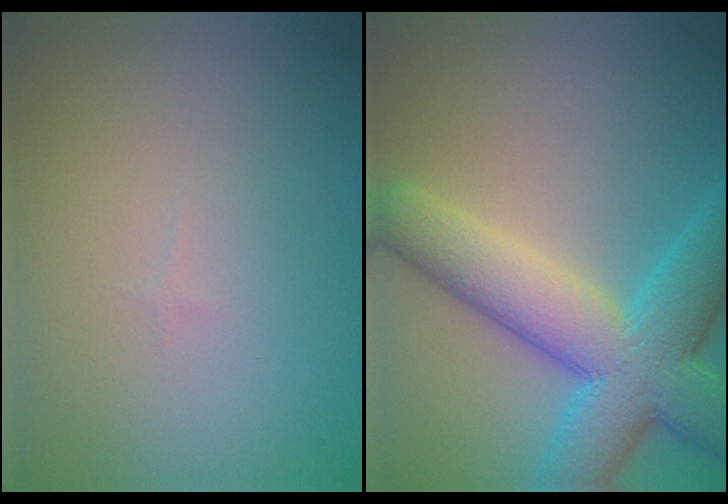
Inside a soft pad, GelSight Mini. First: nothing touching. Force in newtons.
{"total": 9.6, "press": 9.6, "slide": 0.1}